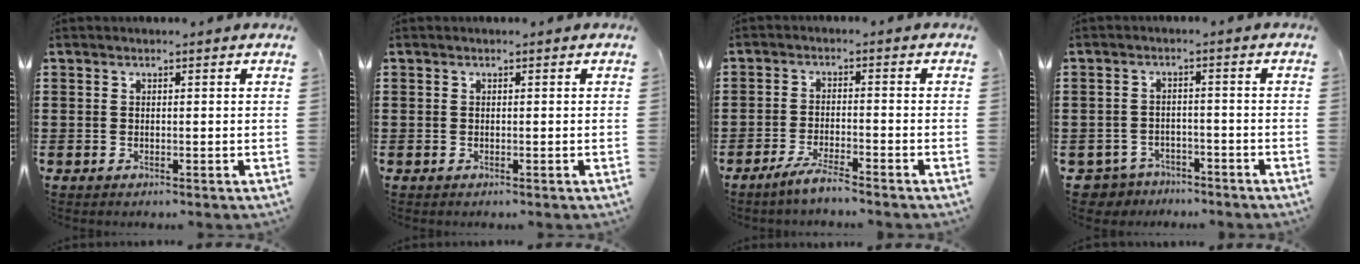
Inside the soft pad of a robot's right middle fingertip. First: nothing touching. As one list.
[{"total": 0.0}, {"total": 3.8, "force": [-3.2, 0.1, 2.0], "torque": [-0.048, -0.004, -0.063]}, {"total": 3.6, "force": [-3.4, 1.1, -0.1], "torque": [-0.023, -0.003, -0.079]}]